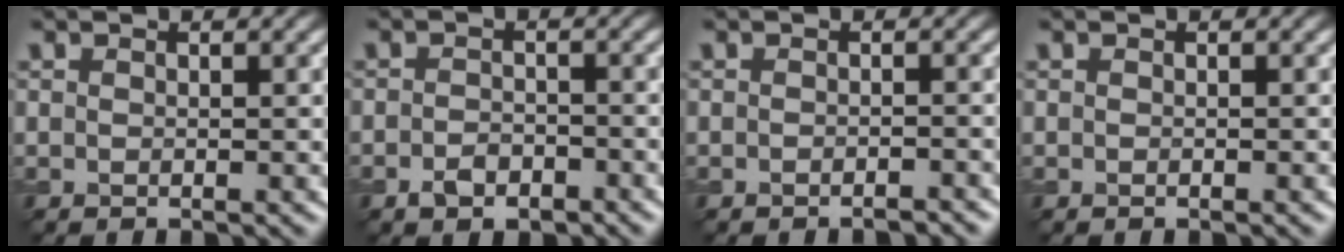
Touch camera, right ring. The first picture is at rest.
{"total": 2.2, "force": [-1.4, 1.4, 1.1], "torque": [-0.017, 0.002, -0.028]}
{"total": 1.2, "force": [-1.1, 0.2, 0.4], "torque": [-0.003, 0.001, -0.014]}
{"total": 0.0}